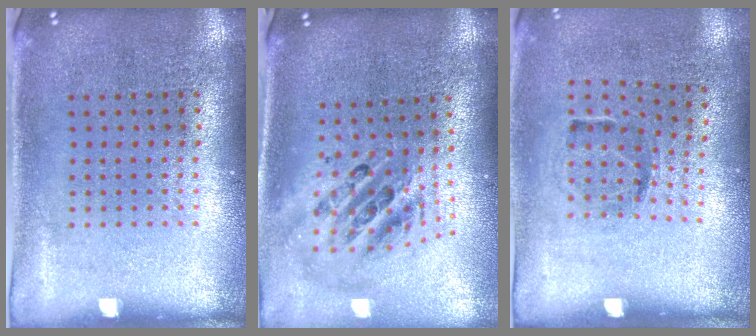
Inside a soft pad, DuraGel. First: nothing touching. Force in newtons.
{"total": 2.4, "press": 1.7, "slide": 1.6}
{"total": 1.1, "press": 0.8, "slide": 0.8}